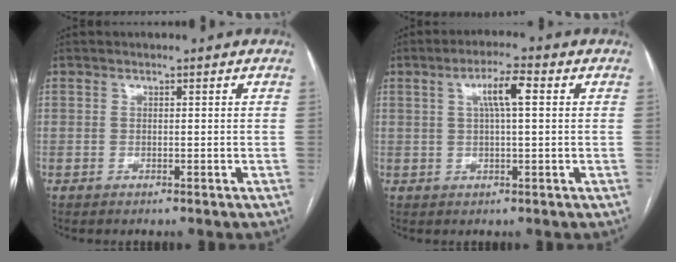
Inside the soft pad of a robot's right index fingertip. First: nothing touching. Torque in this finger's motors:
{"motor_torque": [0.28, 0.02, 0.11, 0.09]}